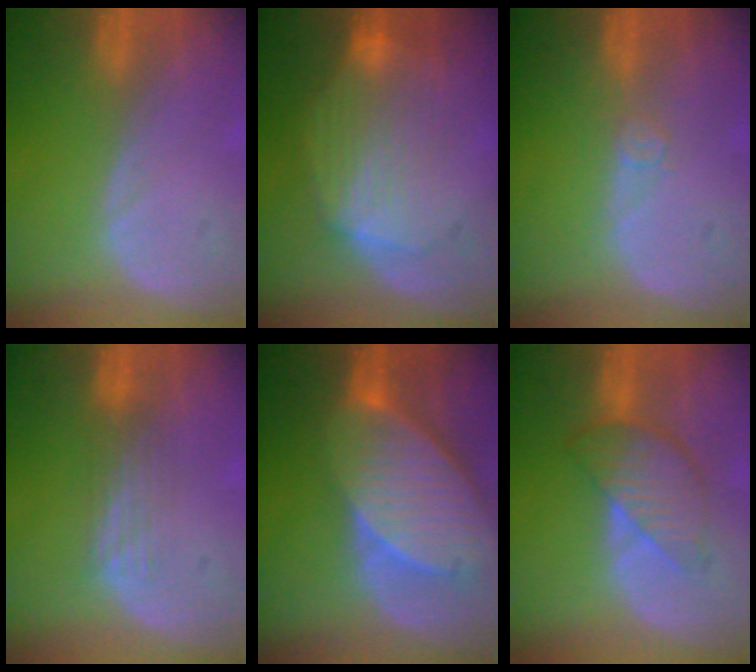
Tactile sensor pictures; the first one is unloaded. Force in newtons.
{"total": 8.5, "press": 7.9, "slide": 3.0}
{"total": 1.7, "press": 1.4, "slide": 1.0}
{"total": 2.9, "press": 2.9, "slide": 0.2}
{"total": 10.7, "press": 9.4, "slide": 5.0}
{"total": 6.0, "press": 6.0, "slide": 0.4}